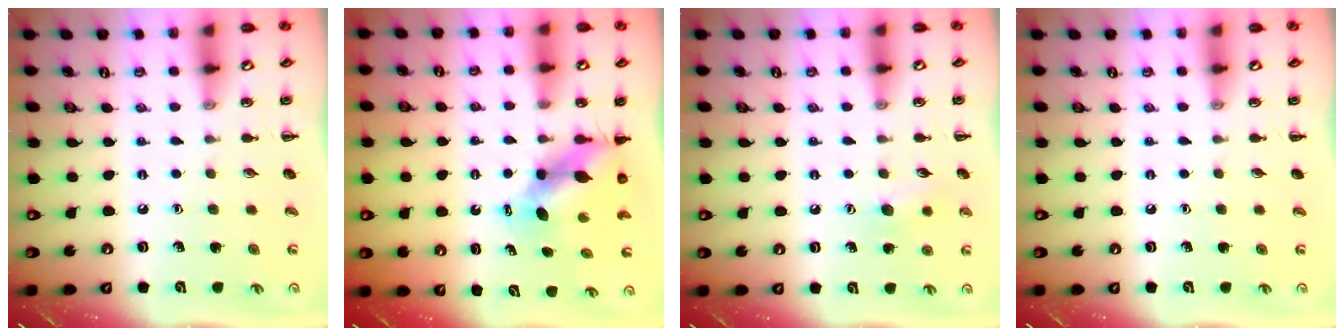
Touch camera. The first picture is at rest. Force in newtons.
{"total": 6.7, "press": 6.7, "slide": 0.9}
{"total": 7.0, "press": 6.8, "slide": 1.3}
{"total": 0.0}